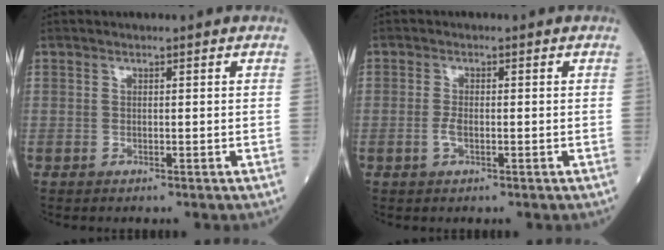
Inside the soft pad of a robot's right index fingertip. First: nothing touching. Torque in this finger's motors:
{"motor_torque": [0.48, -0.02, 0.19, 0.04]}